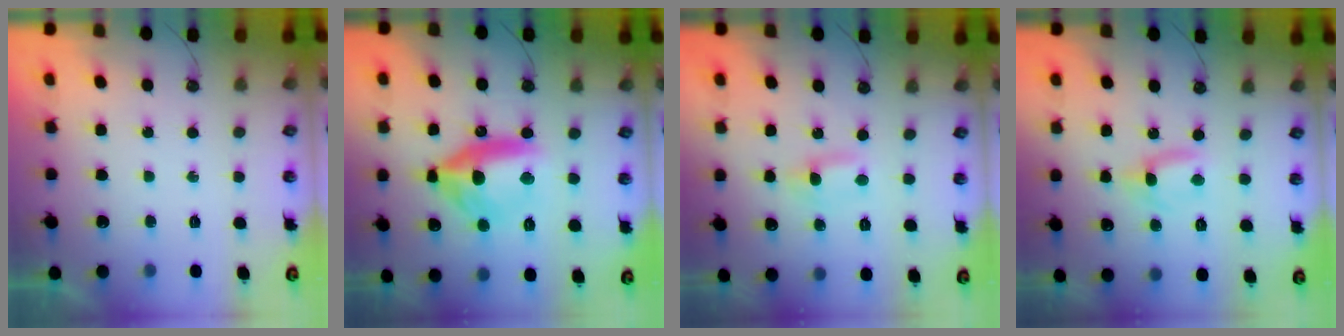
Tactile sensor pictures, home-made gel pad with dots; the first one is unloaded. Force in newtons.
{"total": 13.4, "press": 13.2, "slide": 2.4}
{"total": 1.1, "press": 0.8, "slide": 0.6}
{"total": 2.8, "press": 2.8, "slide": 0.2}